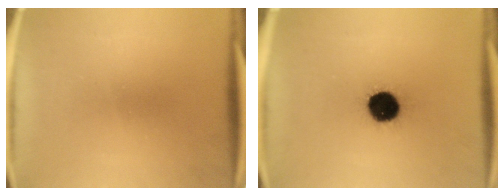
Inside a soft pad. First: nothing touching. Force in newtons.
{"total": 12.6}